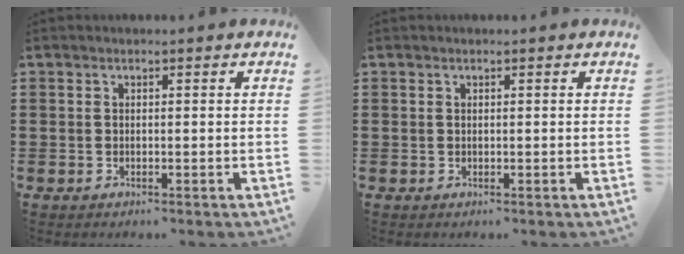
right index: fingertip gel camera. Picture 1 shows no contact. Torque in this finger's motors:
{"motor_torque": [-0.43, 0.82, 0.00, 0.00]}